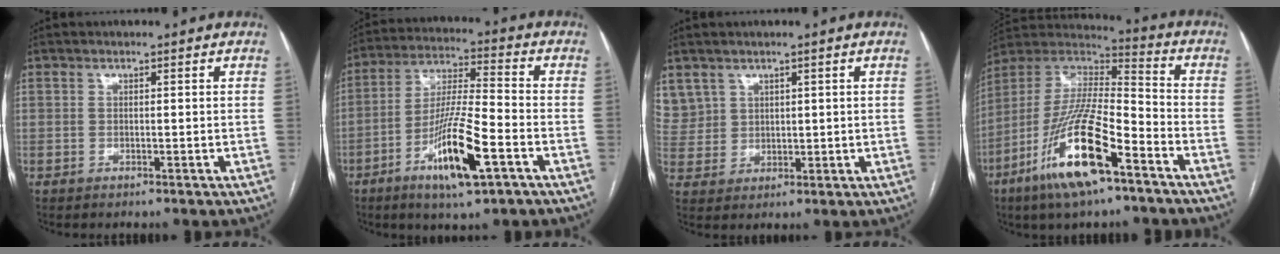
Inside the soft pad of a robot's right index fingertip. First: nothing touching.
{"total": 13.5, "force": [-6.0, 1.5, 12.0], "torque": [-0.229, -0.014, -0.106]}
{"total": 8.2, "force": [4.6, 6.7, 1.4], "torque": [-0.046, 0.022, 0.109]}
{"total": 18.8, "force": [-9.7, 3.7, 15.7], "torque": [-0.334, -0.026, -0.176]}